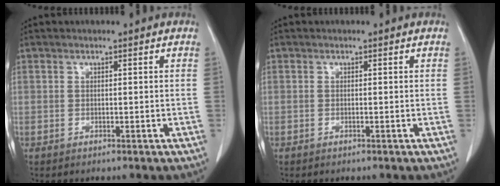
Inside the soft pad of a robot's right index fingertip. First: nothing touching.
{"total": 0.0}